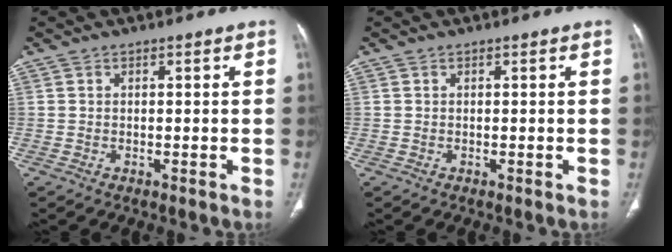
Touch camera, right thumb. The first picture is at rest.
{"total": 0.0}